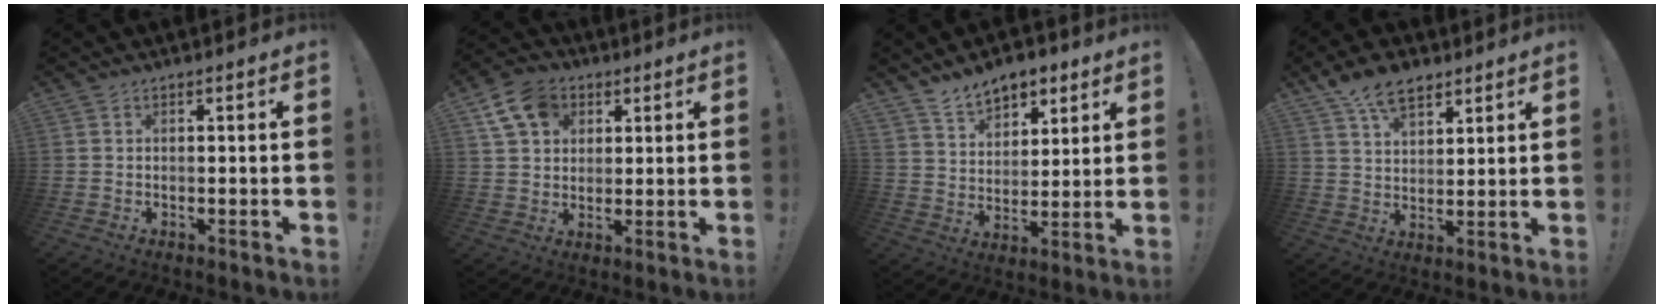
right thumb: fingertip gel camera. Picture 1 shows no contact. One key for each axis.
{"total": 11.5, "fx": 5.2, "fy": 8.7, "fz": 5.5, "tx": -0.090, "ty": -0.012, "tz": 0.103}
{"total": 10.9, "fx": 8.2, "fy": 6.4, "fz": 3.2, "tx": -0.055, "ty": -0.054, "tz": 0.159}
{"total": 10.7, "fx": 7.0, "fy": 5.9, "fz": 5.4, "tx": -0.095, "ty": -0.028, "tz": 0.134}